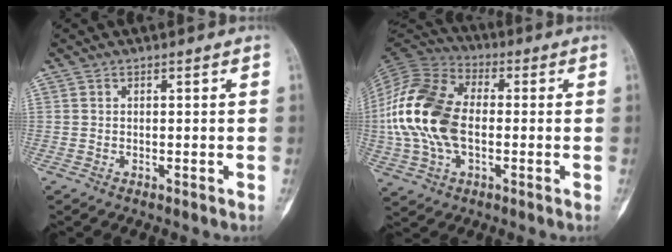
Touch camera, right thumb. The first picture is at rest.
{"total": 18.1, "force": [-0.9, 11.4, 14.1], "torque": [-0.290, 0.022, -0.021]}